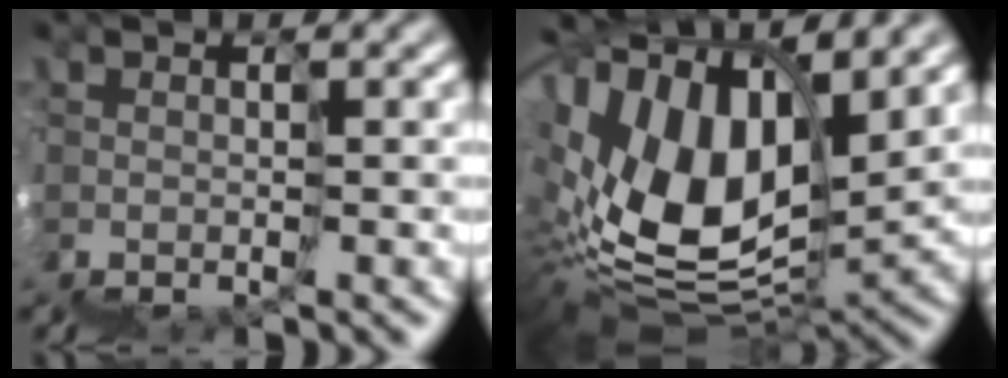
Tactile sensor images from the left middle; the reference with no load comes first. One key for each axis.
{"total": 10.8, "fx": 4.4, "fy": 4.9, "fz": 8.6, "tx": -0.171, "ty": 0.037, "tz": 0.070}